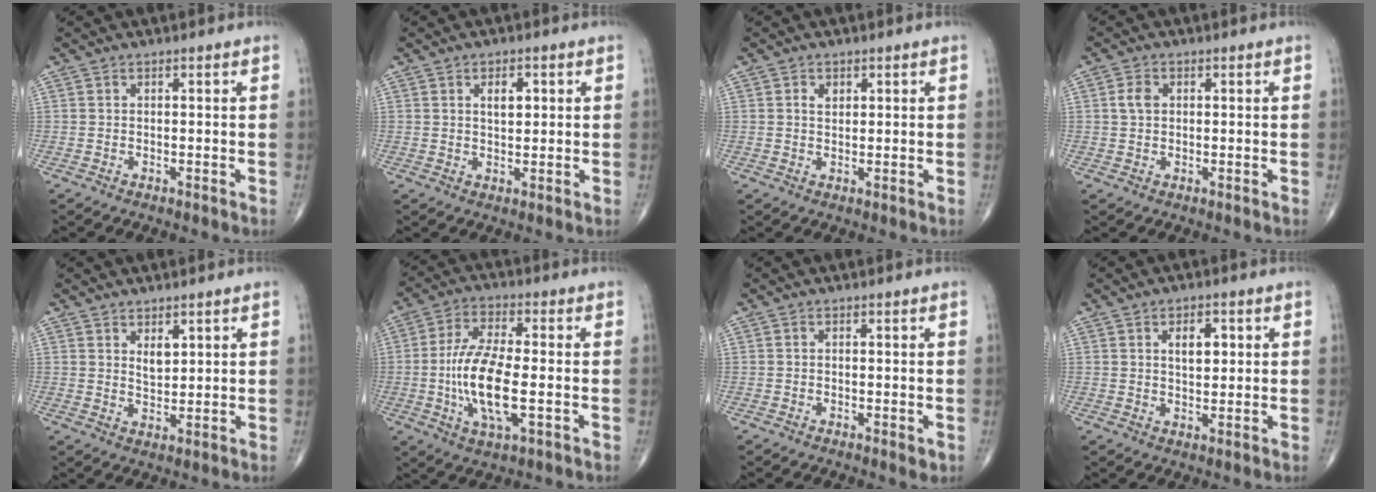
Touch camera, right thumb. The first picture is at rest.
{"total": 3.7, "force": [1.3, 2.0, 2.8], "torque": [-0.033, -0.005, 0.019]}
{"total": 2.0, "force": [0.9, 1.4, 1.1], "torque": [-0.010, -0.003, 0.014]}
{"total": 2.7, "force": [0.5, 1.9, 1.8], "torque": [-0.034, 0.004, 0.008]}
{"total": 3.4, "force": [1.8, 1.8, 2.3], "torque": [-0.027, -0.018, 0.035]}
{"total": 13.4, "force": [-1.9, 4.7, 12.4], "torque": [-0.253, 0.004, -0.037]}
{"total": 1.5, "force": [-0.5, 0.6, 1.3], "torque": [-0.018, -0.002, -0.006]}
{"total": 4.9, "force": [1.6, 2.7, 3.7], "torque": [-0.042, -0.007, 0.024]}